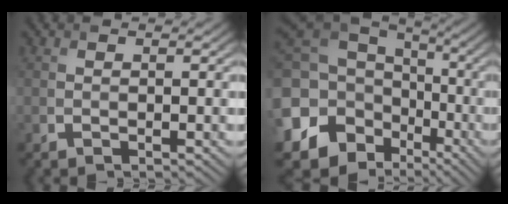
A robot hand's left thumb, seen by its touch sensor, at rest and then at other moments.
{"total": 21.5, "force": [-5.0, 18.5, 9.7], "torque": [-0.272, -0.050, -0.094]}